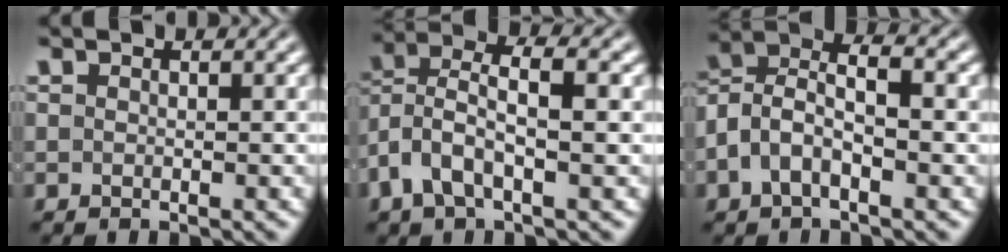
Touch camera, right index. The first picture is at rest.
{"total": 5.5, "force": [0.9, 3.5, 4.1], "torque": [-0.103, -0.014, 0.019]}
{"total": 7.2, "force": [0.9, 5.1, 5.0], "torque": [-0.110, -0.009, 0.010]}